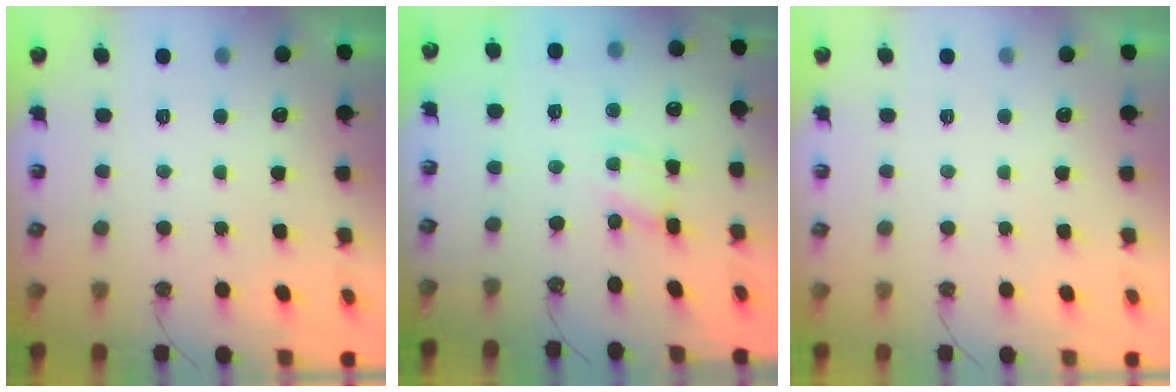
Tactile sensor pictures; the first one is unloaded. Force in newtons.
{"total": 1.1, "press": 1.1, "slide": 0.2}
{"total": 0.0}